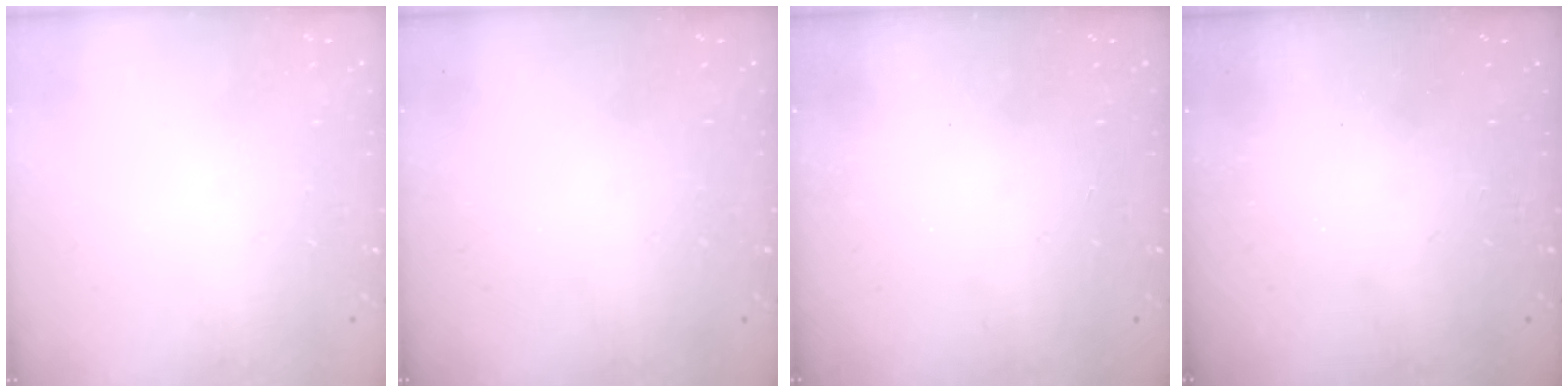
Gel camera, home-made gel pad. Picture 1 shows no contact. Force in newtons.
{"total": 0.0}
{"total": 2.3, "press": 2.2, "slide": 0.8}
{"total": 2.5, "press": 2.4, "slide": 0.8}